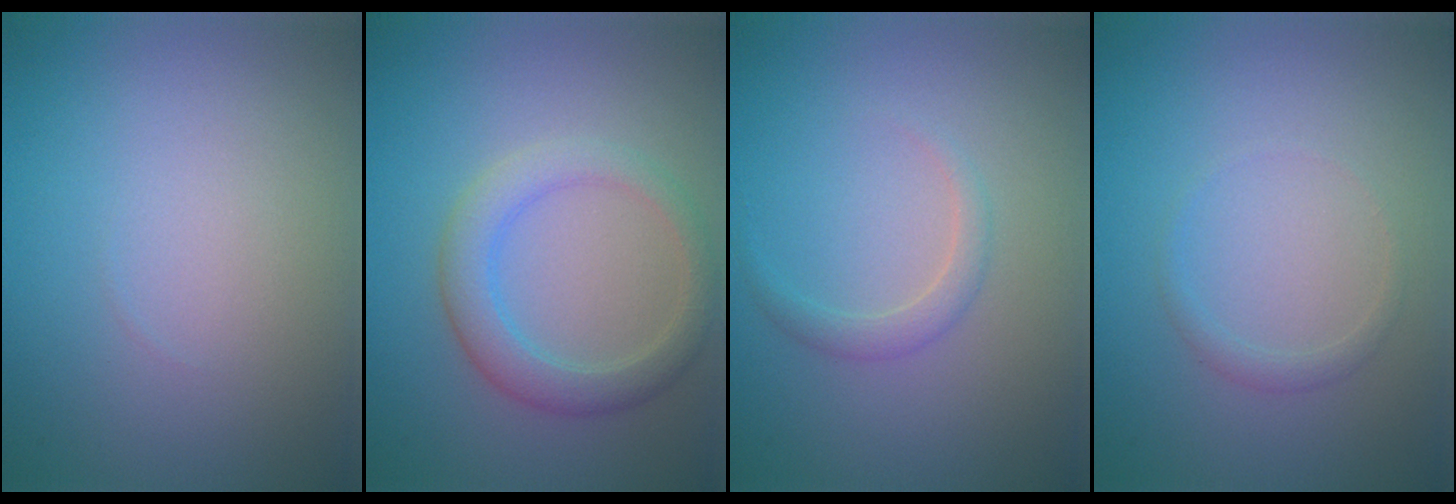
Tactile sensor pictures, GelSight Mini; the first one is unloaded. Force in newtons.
{"total": 3.4, "press": 3.4, "slide": 0.3}
{"total": 1.4, "press": 1.4, "slide": 0.1}
{"total": 0.9, "press": 0.9, "slide": 0.2}